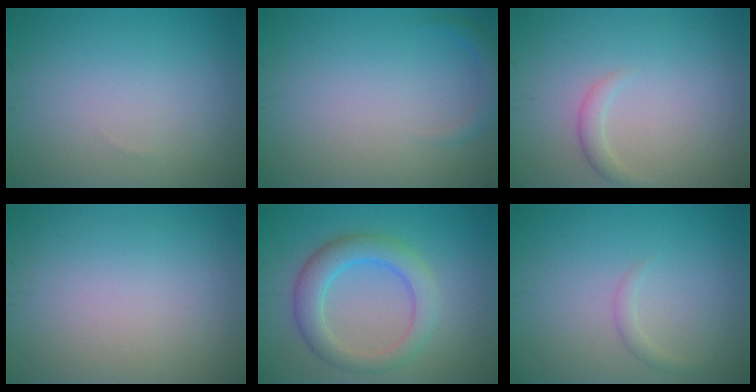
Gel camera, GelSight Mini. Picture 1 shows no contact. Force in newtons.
{"total": 1.2, "press": 1.2, "slide": 0.2}
{"total": 1.2, "press": 1.2, "slide": 0.0}
{"total": 0.0}
{"total": 4.6, "press": 4.6, "slide": 0.1}
{"total": 1.0, "press": 1.0, "slide": 0.0}